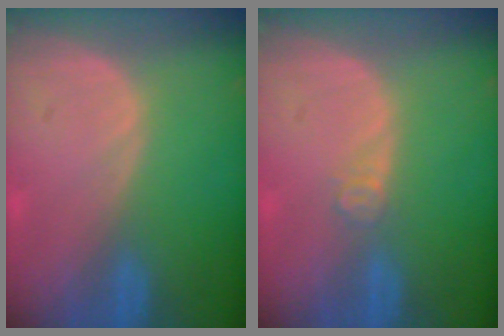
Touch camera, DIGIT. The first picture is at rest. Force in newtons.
{"total": 2.0, "press": 1.6, "slide": 1.1}